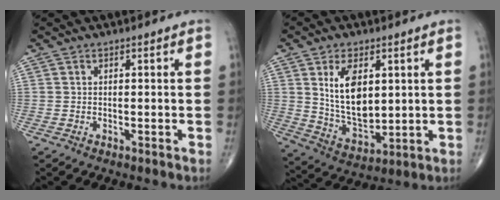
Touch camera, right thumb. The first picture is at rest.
{"total": 12.4, "force": [3.1, 7.1, 9.6], "torque": [-0.147, -0.023, 0.070]}